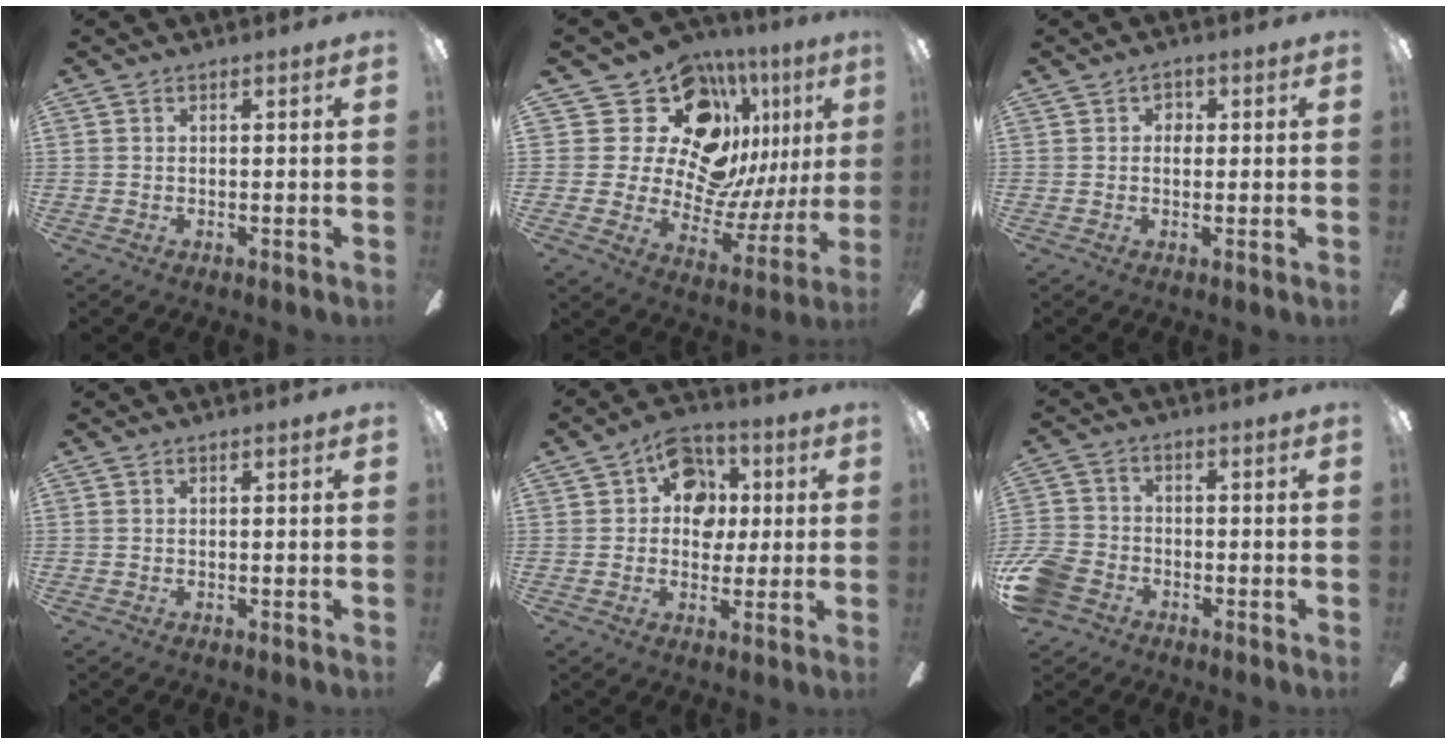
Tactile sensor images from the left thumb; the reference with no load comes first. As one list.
[{"total": 22.1, "force": [11.6, 14.0, 12.5], "torque": [-0.223, -0.081, 0.224]}, {"total": 2.5, "force": [0.0, 2.0, 1.4], "torque": [-0.010, 0.002, -0.006]}, {"total": 0.0}, {"total": 11.6, "force": [2.7, 9.4, 6.3], "torque": [-0.081, 0.008, 0.050]}, {"total": 8.7, "force": [-4.7, 6.2, 3.7], "torque": [-0.096, 0.033, -0.092]}]